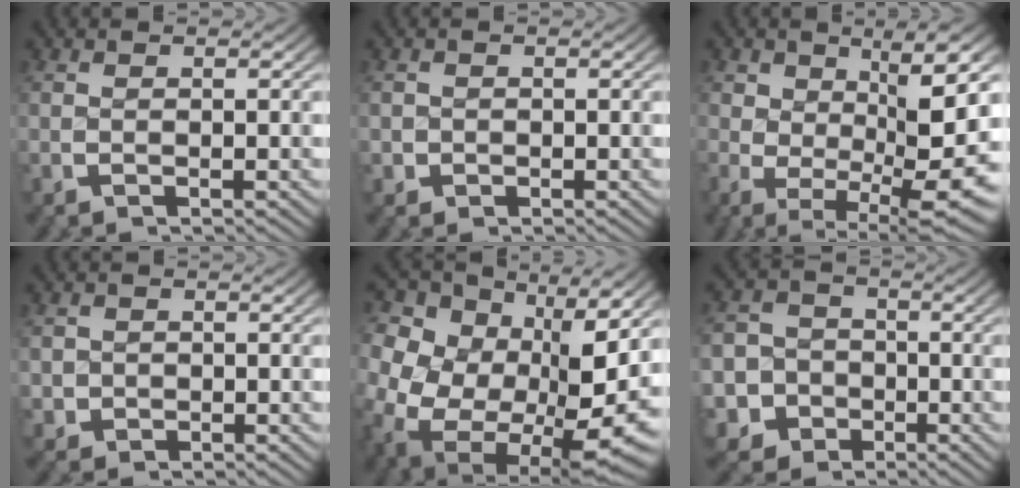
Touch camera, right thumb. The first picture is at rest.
{"total": 1.1, "force": [-0.4, 1.0, 0.1], "torque": [-0.003, -0.007, -0.006]}
{"total": 9.3, "force": [-1.2, 4.2, 8.2], "torque": [-0.129, -0.044, 0.010]}
{"total": 2.2, "force": [-0.4, 2.1, 0.5], "torque": [-0.017, -0.015, 0.000]}
{"total": 18.1, "force": [-2.9, 13.5, 11.8], "torque": [-0.278, -0.097, -0.011]}
{"total": 11.5, "force": [-4.5, 10.0, 3.6], "torque": [-0.074, -0.049, -0.076]}